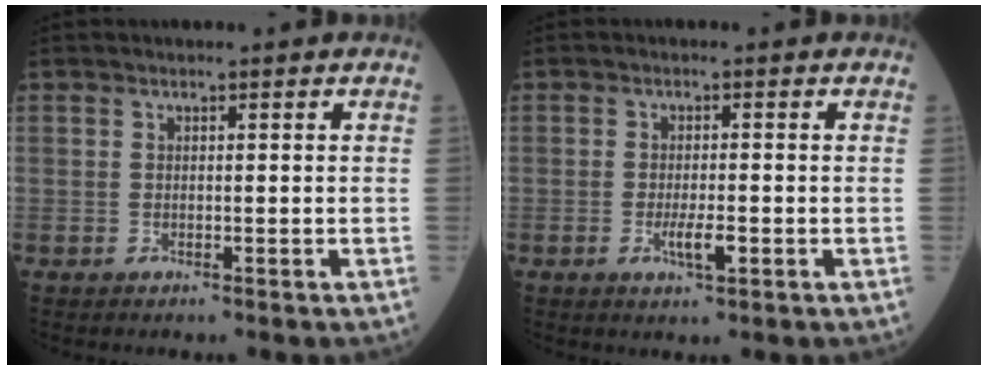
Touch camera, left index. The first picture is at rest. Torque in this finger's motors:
{"motor_torque": [0.80, 0.21, 0.33, 0.09]}